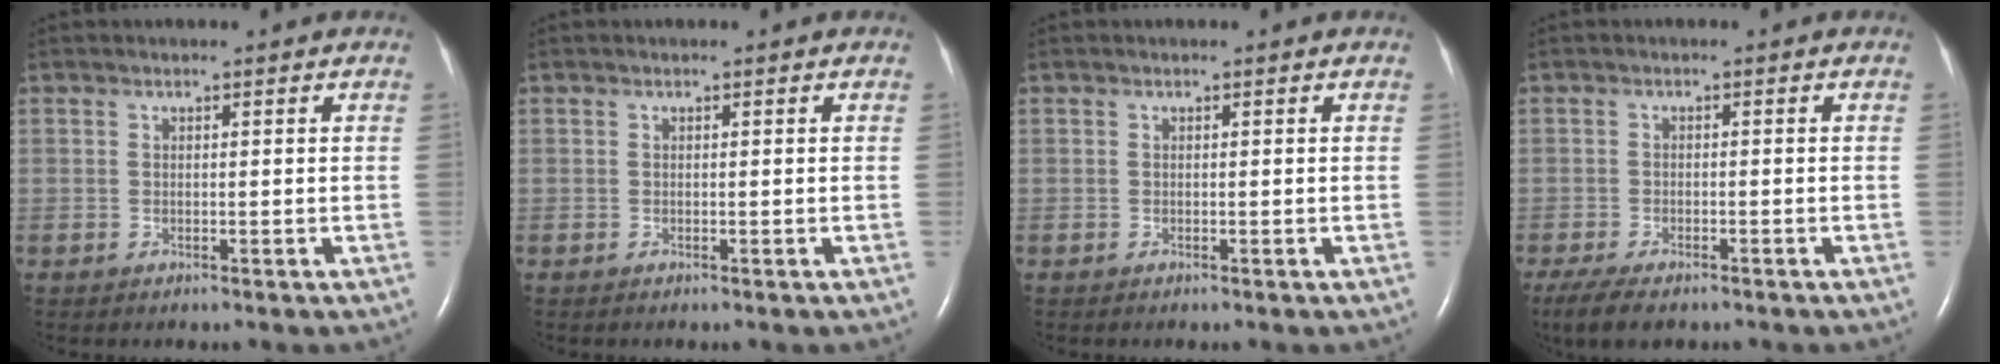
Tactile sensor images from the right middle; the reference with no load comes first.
{"total": 0.0}
{"total": 0.0}
{"total": 6.1, "force": [-4.5, 1.9, 3.7], "torque": [-0.069, -0.017, -0.071]}